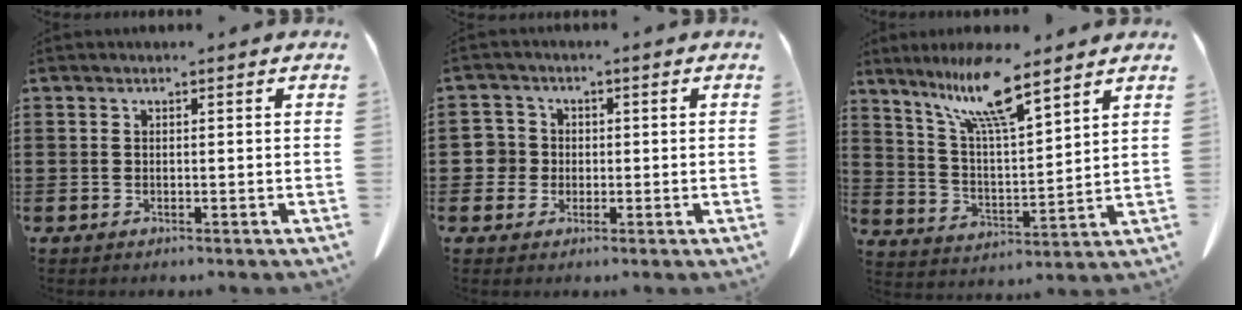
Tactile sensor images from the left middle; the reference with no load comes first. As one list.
[{"total": 3.4, "force": [-0.1, 3.3, 0.8], "torque": [-0.036, 0.009, -0.007]}, {"total": 11.4, "force": [8.2, 1.6, 7.8], "torque": [-0.172, -0.024, 0.143]}]